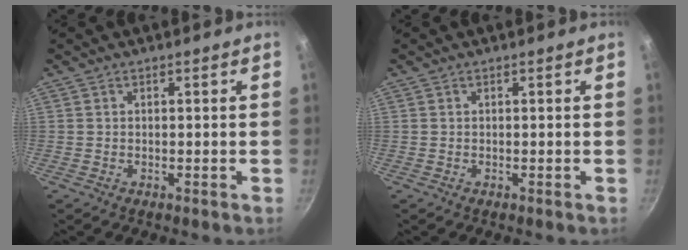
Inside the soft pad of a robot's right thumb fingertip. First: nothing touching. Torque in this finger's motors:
{"motor_torque": [0.00, 0.00, 0.00, 0.00, 0.00]}